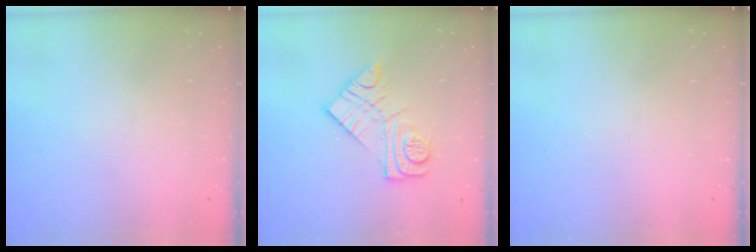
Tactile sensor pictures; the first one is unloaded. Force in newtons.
{"total": 12.3, "press": 12.2, "slide": 0.8}
{"total": 0.0}